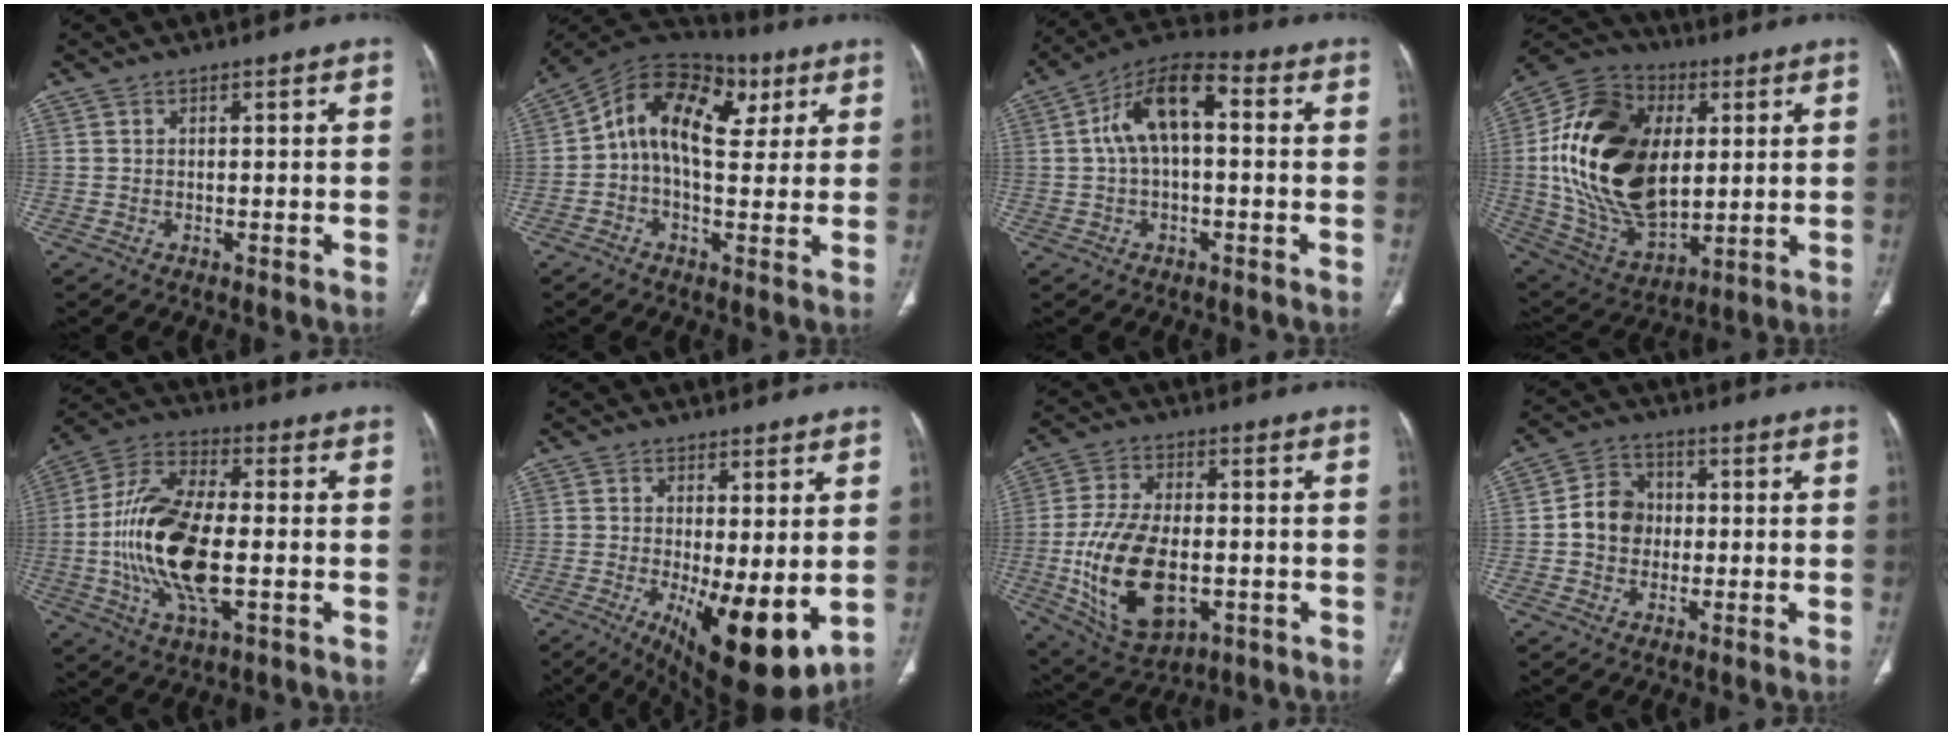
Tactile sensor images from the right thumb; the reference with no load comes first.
{"total": 16.6, "force": [4.1, 10.1, 12.5], "torque": [-0.174, 0.029, 0.055]}
{"total": 11.9, "force": [1.5, 5.9, 10.2], "torque": [-0.180, 0.037, 0.015]}
{"total": 28.3, "force": [3.8, 17.8, 21.7], "torque": [-0.397, -0.013, 0.075]}
{"total": 19.1, "force": [-2.2, 8.5, 16.9], "torque": [-0.342, 0.014, -0.041]}
{"total": 13.3, "force": [-2.3, 4.6, 12.3], "torque": [-0.182, -0.030, -0.018]}
{"total": 17.8, "force": [-3.4, 10.0, 14.4], "torque": [-0.262, 0.001, -0.042]}
{"total": 7.6, "force": [-0.2, 6.6, 3.7], "torque": [-0.037, 0.018, -0.014]}